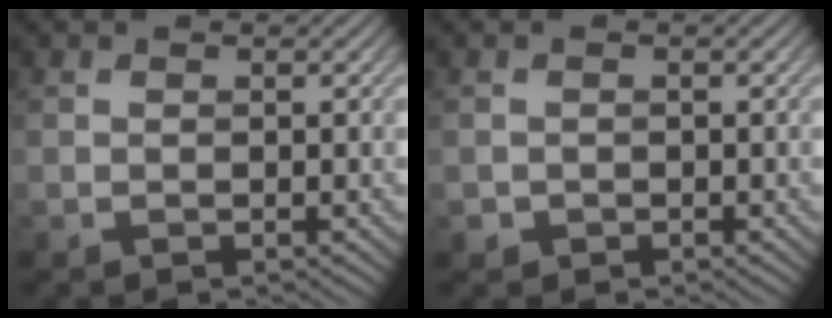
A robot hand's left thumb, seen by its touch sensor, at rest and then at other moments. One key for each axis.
{"total": 1.0, "fx": -0.5, "fy": 0.9, "fz": 0.1, "tx": 0.002, "ty": -0.006, "tz": -0.011}